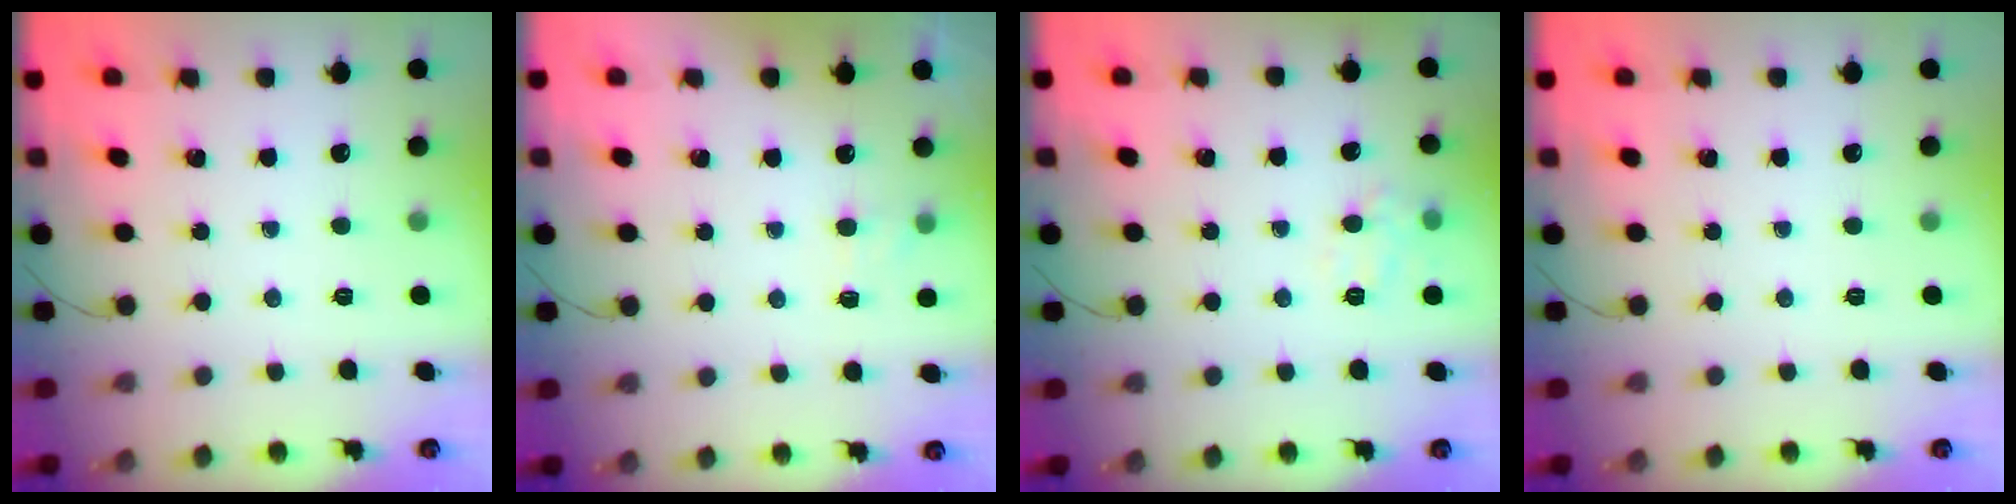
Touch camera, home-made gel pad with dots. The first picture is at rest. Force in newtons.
{"total": 5.9, "press": 5.7, "slide": 1.6}
{"total": 8.1, "press": 8.0, "slide": 1.2}
{"total": 0.0}